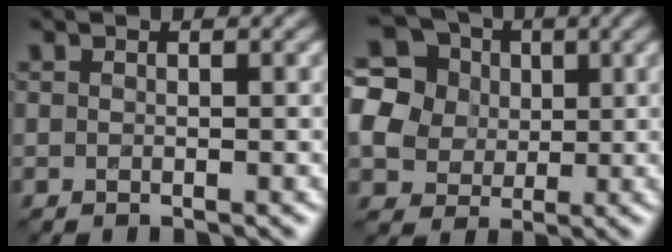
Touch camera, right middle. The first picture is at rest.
{"total": 9.3, "force": [1.6, 8.3, 3.7], "torque": [-0.106, 0.036, 0.007]}